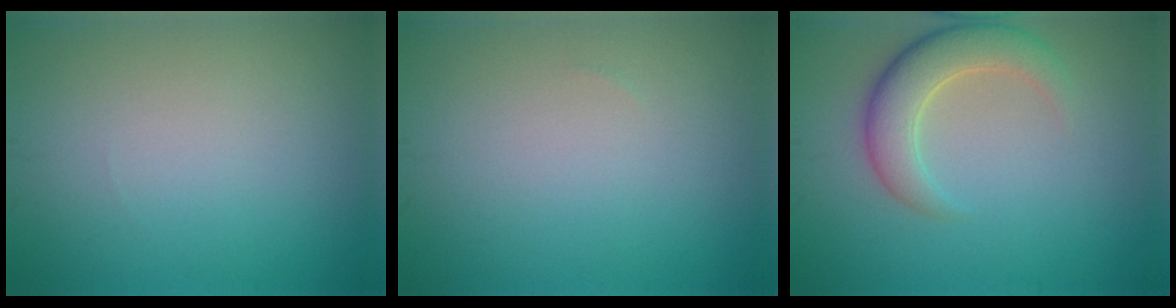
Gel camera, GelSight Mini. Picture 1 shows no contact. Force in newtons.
{"total": 0.0}
{"total": 4.6, "press": 4.6, "slide": 0.5}